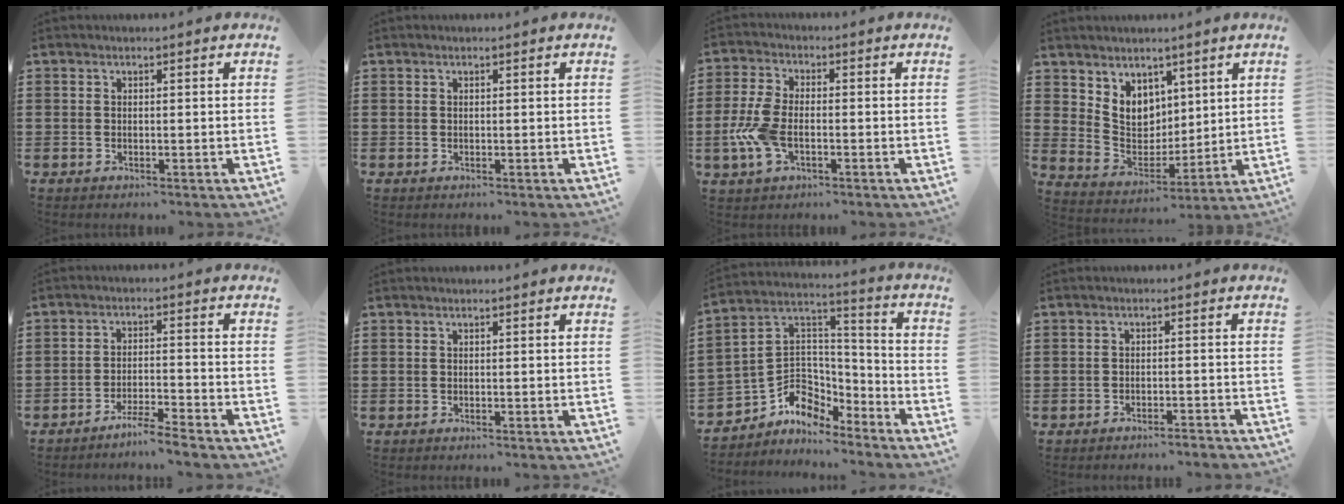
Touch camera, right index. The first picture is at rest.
{"total": 0.0}
{"total": 7.0, "force": [-1.6, 3.5, 5.8], "torque": [-0.140, -0.007, -0.034]}
{"total": 6.6, "force": [4.1, 5.0, 0.9], "torque": [-0.044, -0.022, 0.079]}
{"total": 4.1, "force": [-3.9, -0.6, 1.2], "torque": [-0.021, -0.002, -0.077]}
{"total": 0.0}
{"total": 6.7, "force": [-3.5, 5.4, 1.8], "torque": [-0.061, -0.009, -0.067]}
{"total": 2.1, "force": [-2.1, 0.0, 0.2], "torque": [-0.008, 0.002, -0.045]}